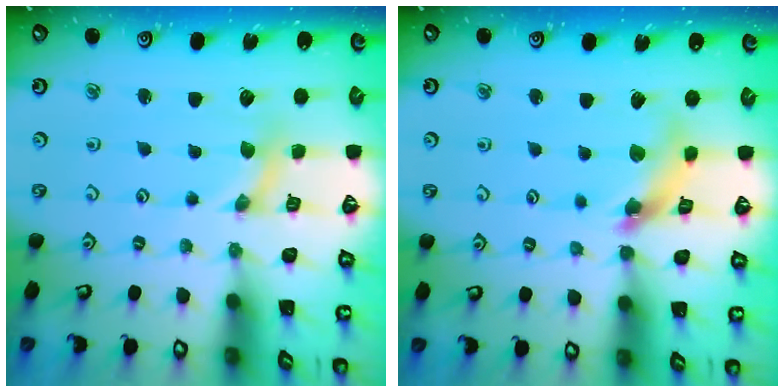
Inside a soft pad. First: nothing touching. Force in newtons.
{"total": 9.5, "press": 9.5, "slide": 0.9}